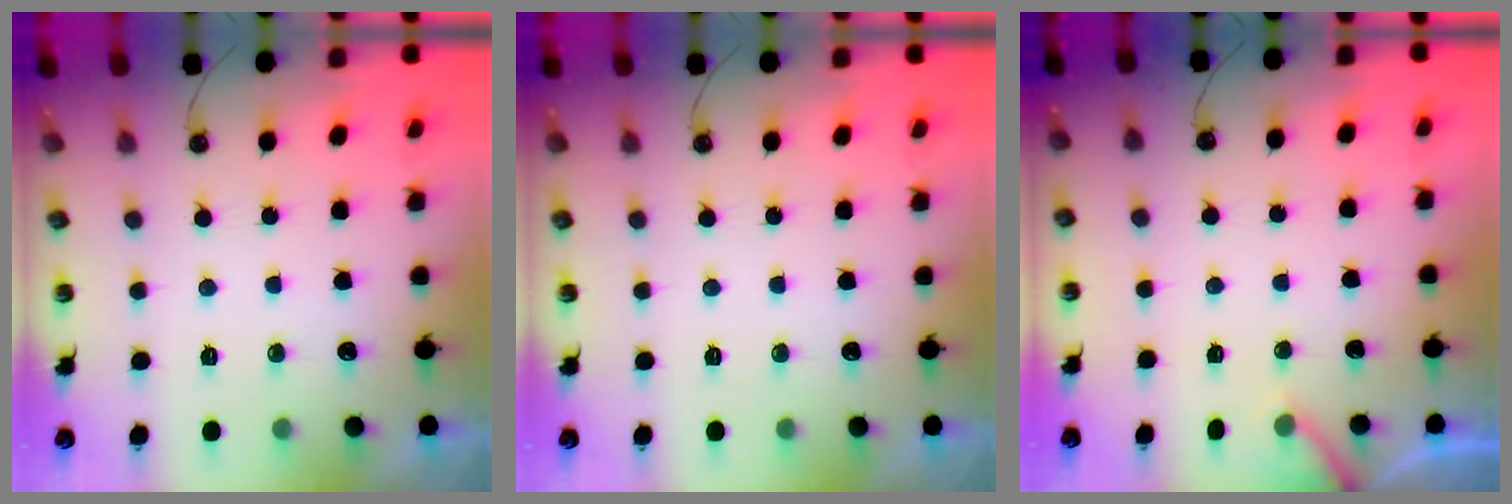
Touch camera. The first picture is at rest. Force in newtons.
{"total": 0.0}
{"total": 4.9, "press": 4.9, "slide": 0.4}